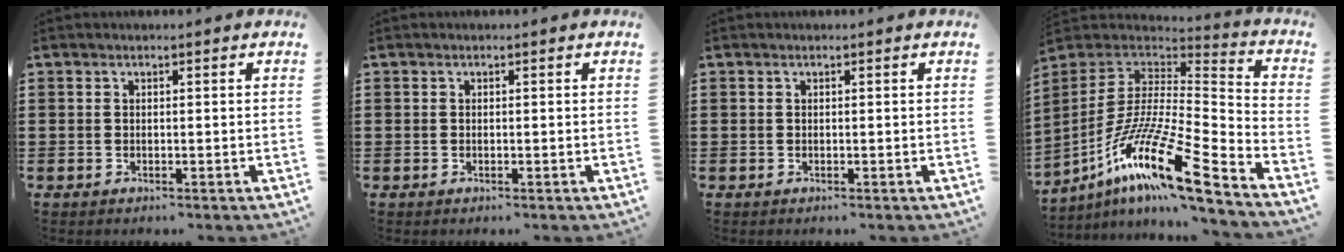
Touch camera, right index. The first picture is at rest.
{"total": 0.0}
{"total": 0.0}
{"total": 17.7, "force": [-11.1, 3.1, 13.4], "torque": [-0.263, 0.014, -0.206]}